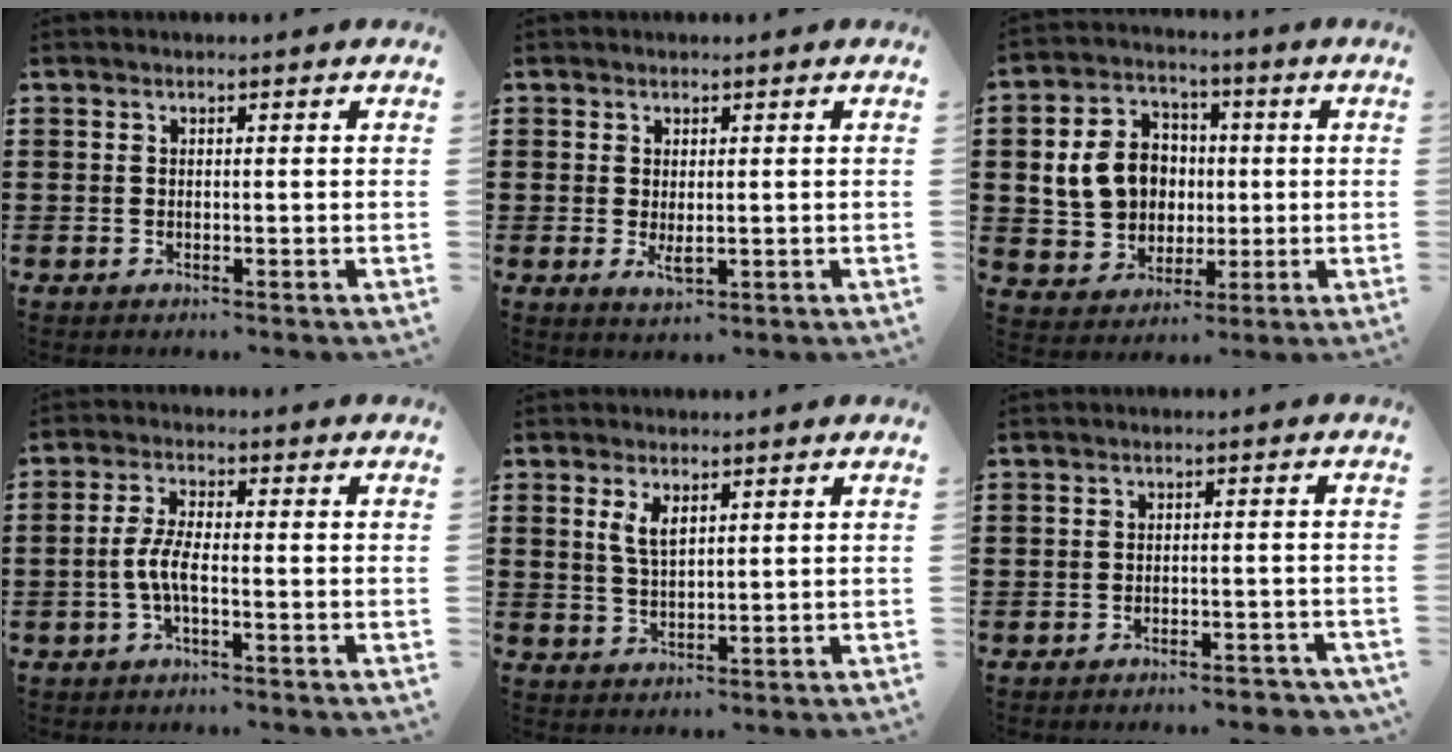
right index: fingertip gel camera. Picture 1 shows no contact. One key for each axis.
{"total": 2.3, "fx": 0.0, "fy": 0.9, "fz": 2.1, "tx": -0.039, "ty": -0.001, "tz": 0.001}
{"total": 9.2, "fx": 0.9, "fy": 8.0, "fz": 4.5, "tx": -0.120, "ty": 0.018, "tz": 0.018}
{"total": 4.3, "fx": -1.3, "fy": 1.0, "fz": 4.0, "tx": -0.098, "ty": -0.006, "tz": -0.033}
{"total": 3.3, "fx": 1.6, "fy": 1.3, "fz": 2.5, "tx": -0.054, "ty": 0.004, "tz": 0.029}
{"total": 3.1, "fx": -3.0, "fy": 0.0, "fz": 0.8, "tx": -0.017, "ty": 0.000, "tz": -0.062}